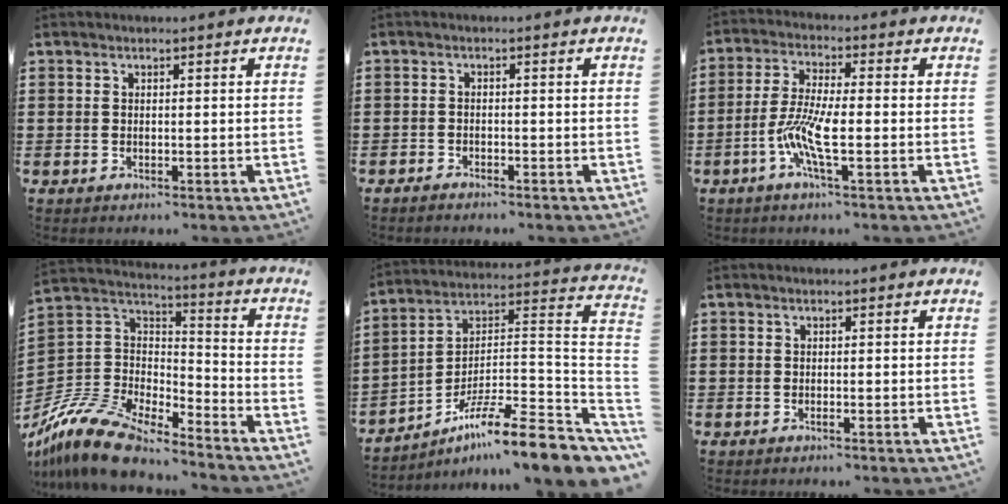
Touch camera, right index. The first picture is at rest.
{"total": 1.2, "force": [-1.2, 0.2, 0.0], "torque": [-0.004, 0.003, -0.025]}
{"total": 7.9, "force": [-2.6, 1.7, 7.2], "torque": [-0.161, -0.014, -0.055]}
{"total": 13.1, "force": [-11.5, 3.6, 5.2], "torque": [-0.130, 0.019, -0.230]}
{"total": 11.4, "force": [-8.4, 0.6, 7.8], "torque": [-0.132, -0.001, -0.164]}
{"total": 0.0}